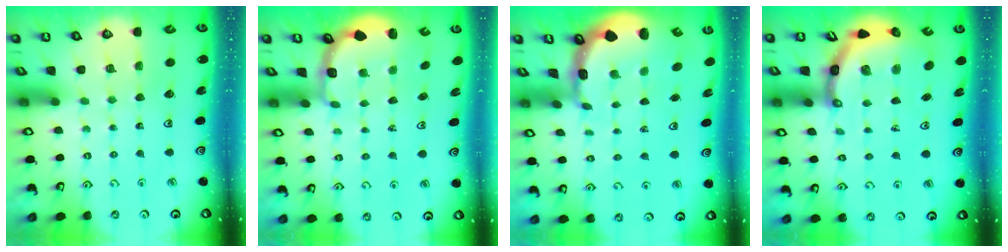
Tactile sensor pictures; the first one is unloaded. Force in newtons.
{"total": 2.7, "press": 2.3, "slide": 1.4}
{"total": 2.5, "press": 2.4, "slide": 0.9}
{"total": 6.0, "press": 5.7, "slide": 1.8}